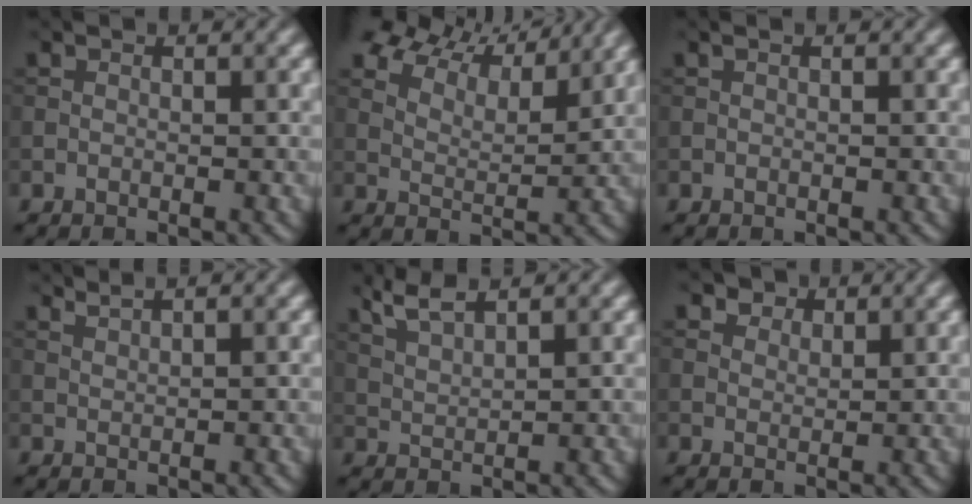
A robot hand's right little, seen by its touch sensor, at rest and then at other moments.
{"total": 11.1, "force": [9.3, 3.3, 4.9], "torque": [-0.103, 0.002, 0.141]}
{"total": 0.0}
{"total": 1.9, "force": [1.6, 0.4, 1.0], "torque": [-0.011, 0.000, 0.021]}
{"total": 3.0, "force": [2.3, 0.5, 1.9], "torque": [-0.041, 0.008, 0.050]}
{"total": 2.6, "force": [2.0, 1.5, 0.9], "torque": [-0.022, -0.013, 0.039]}